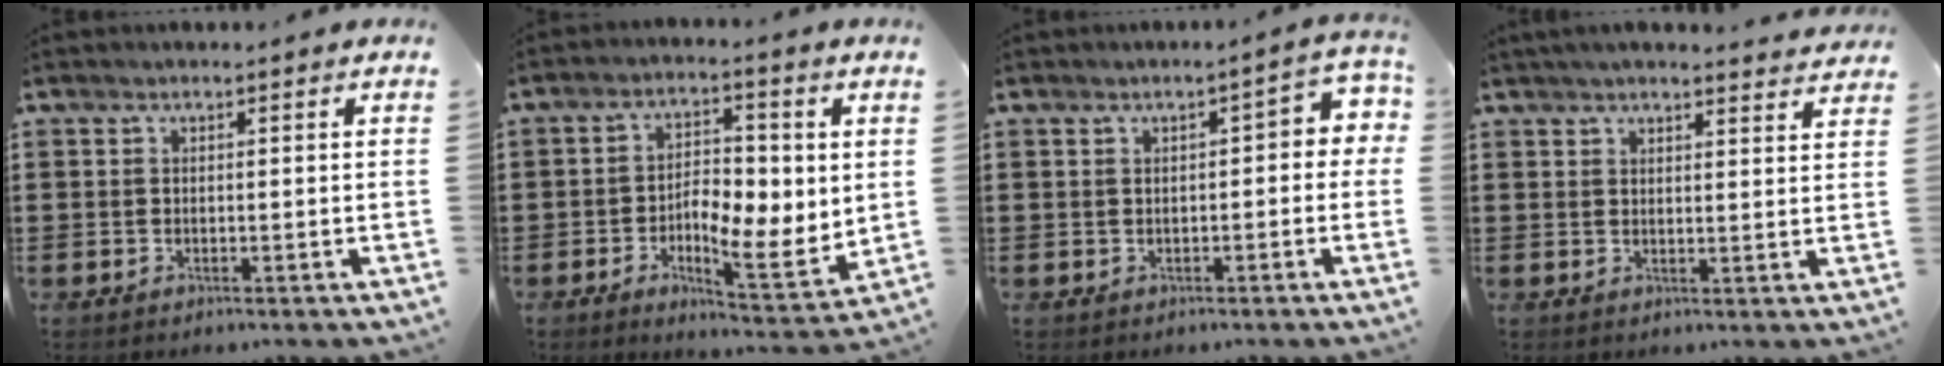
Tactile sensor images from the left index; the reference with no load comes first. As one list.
[{"total": 6.0, "force": [0.5, 2.9, 5.3], "torque": [-0.089, -0.020, 0.002]}, {"total": 3.0, "force": [0.0, 1.2, 2.7], "torque": [-0.037, 0.001, -0.008]}, {"total": 3.1, "force": [3.0, -0.1, 0.6], "torque": [-0.021, -0.009, 0.054]}]